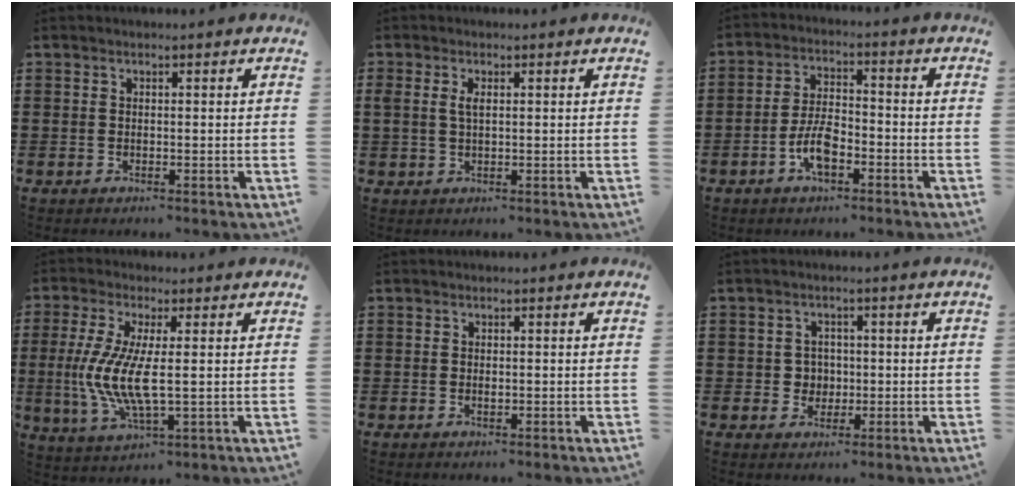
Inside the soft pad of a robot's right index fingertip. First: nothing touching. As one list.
[{"total": 2.3, "force": [0.5, 1.0, 2.0], "torque": [-0.042, 0.007, 0.007]}, {"total": 6.3, "force": [-2.7, 2.8, 5.0], "torque": [-0.116, 0.001, -0.057]}, {"total": 8.4, "force": [-0.2, 2.1, 8.1], "torque": [-0.186, -0.017, -0.010]}, {"total": 0.7, "force": [-0.1, 0.4, 0.6], "torque": [-0.014, -0.001, -0.002]}, {"total": 2.9, "force": [-0.2, 2.7, 0.8], "torque": [-0.028, 0.007, -0.007]}]